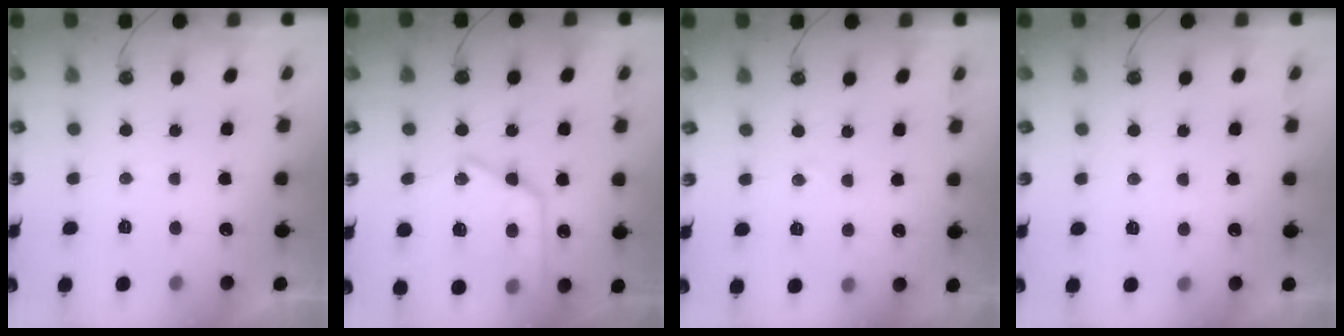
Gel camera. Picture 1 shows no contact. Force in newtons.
{"total": 20.2, "press": 20.1, "slide": 1.9}
{"total": 4.3, "press": 4.3, "slide": 0.7}
{"total": 5.5, "press": 5.4, "slide": 0.7}